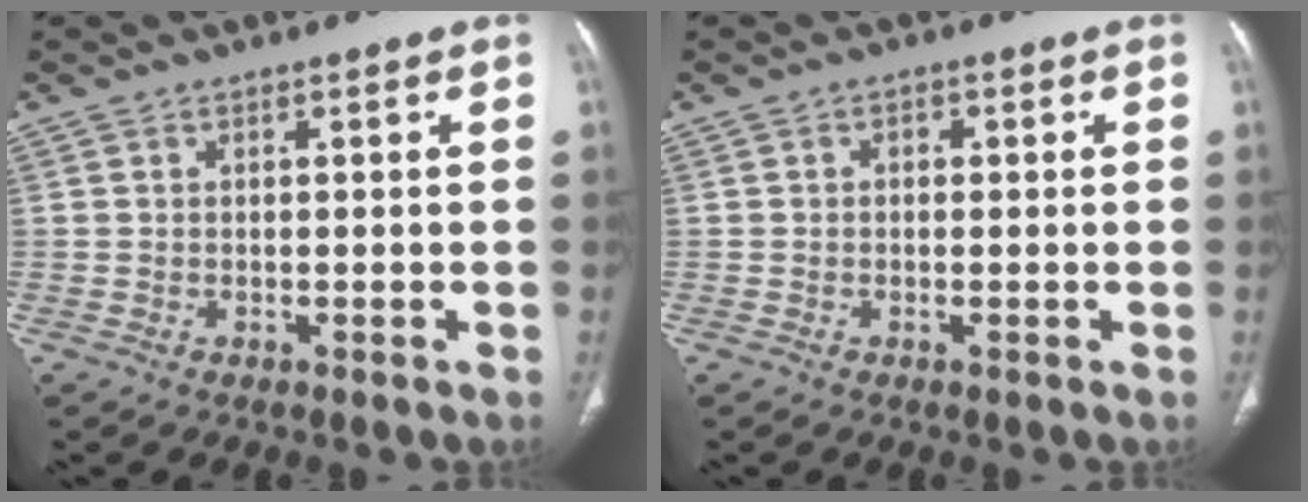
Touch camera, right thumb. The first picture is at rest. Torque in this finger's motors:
{"motor_torque": [-0.76, 0.12, -0.32, -0.06, 0.05]}